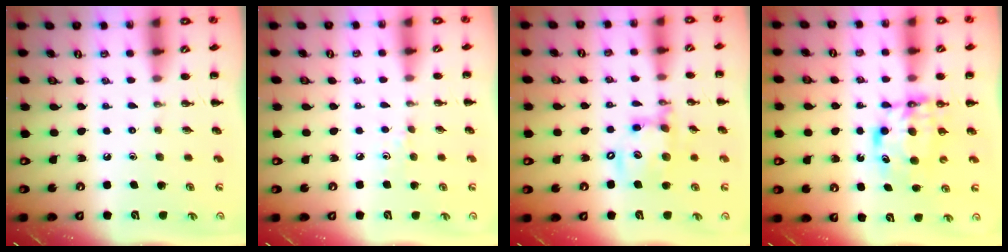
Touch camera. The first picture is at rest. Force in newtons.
{"total": 3.4, "press": 3.3, "slide": 0.9}
{"total": 13.4, "press": 13.1, "slide": 2.7}
{"total": 8.3, "press": 8.2, "slide": 1.1}